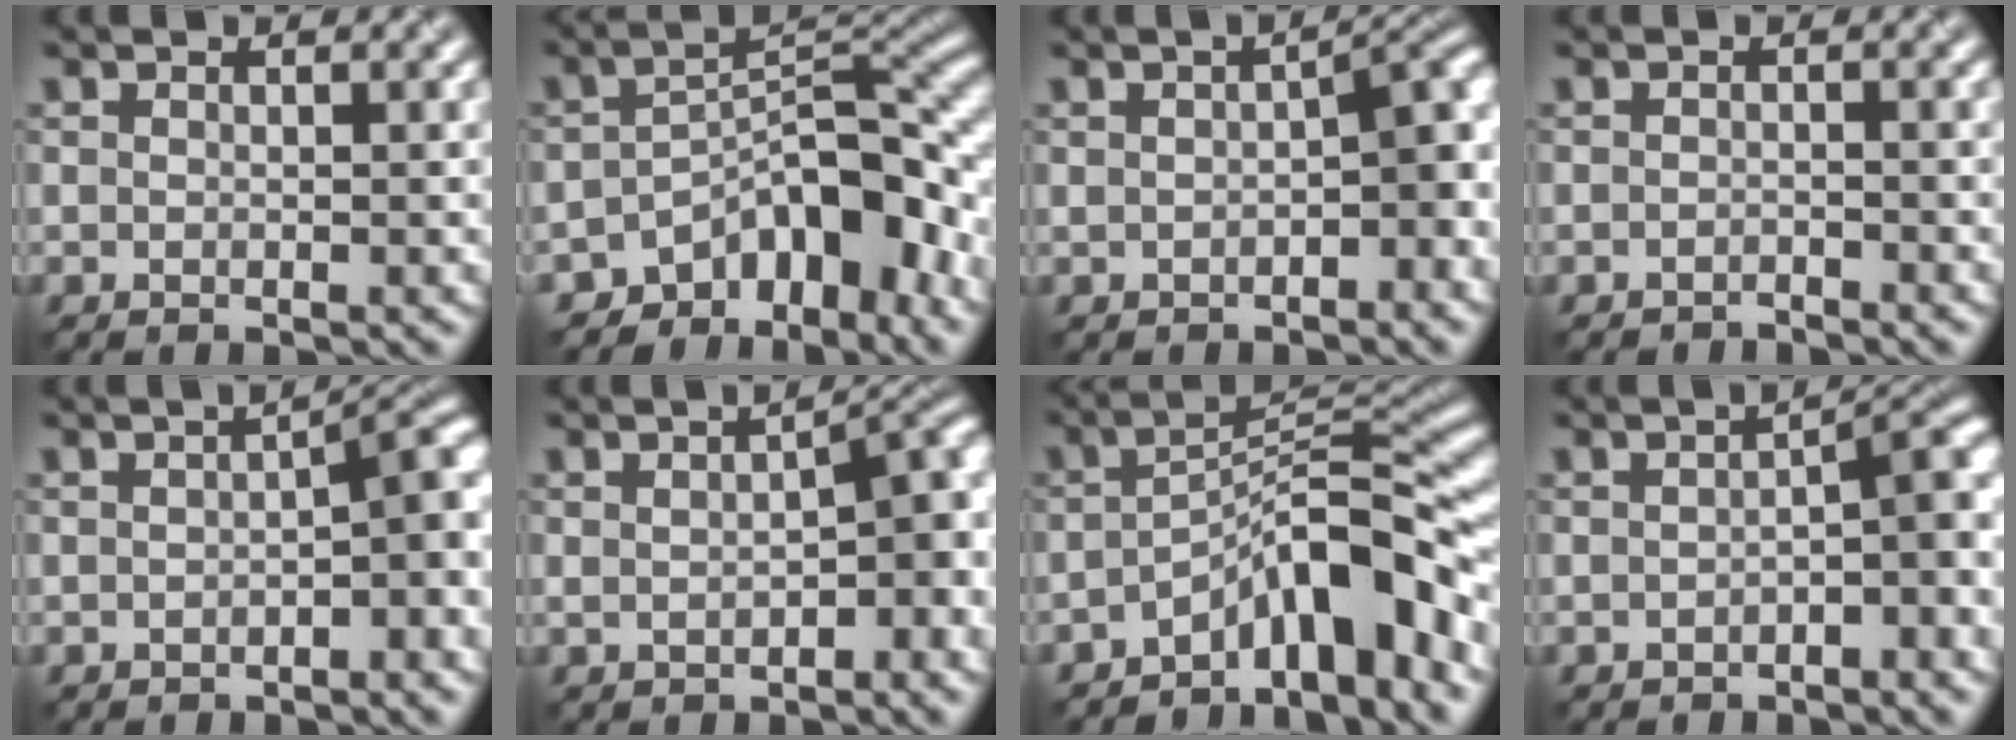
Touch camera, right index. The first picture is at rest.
{"total": 8.1, "force": [-5.5, 3.8, 4.6], "torque": [-0.035, 0.007, -0.097]}
{"total": 4.0, "force": [-1.1, 1.6, 3.5], "torque": [-0.039, 0.012, -0.019]}
{"total": 1.1, "force": [-1.1, 0.1, 0.0], "torque": [0.002, -0.001, -0.021]}
{"total": 4.0, "force": [-1.0, 1.2, 3.7], "torque": [-0.044, 0.013, -0.020]}
{"total": 5.5, "force": [-0.2, 2.2, 5.0], "torque": [-0.059, 0.004, -0.001]}
{"total": 7.7, "force": [-4.5, 2.2, 5.9], "torque": [-0.072, 0.012, -0.081]}
{"total": 3.9, "force": [-1.5, 1.1, 3.4], "torque": [-0.044, 0.013, -0.030]}